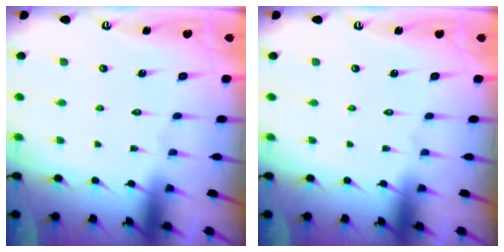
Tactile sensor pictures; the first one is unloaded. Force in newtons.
{"total": 0.0}